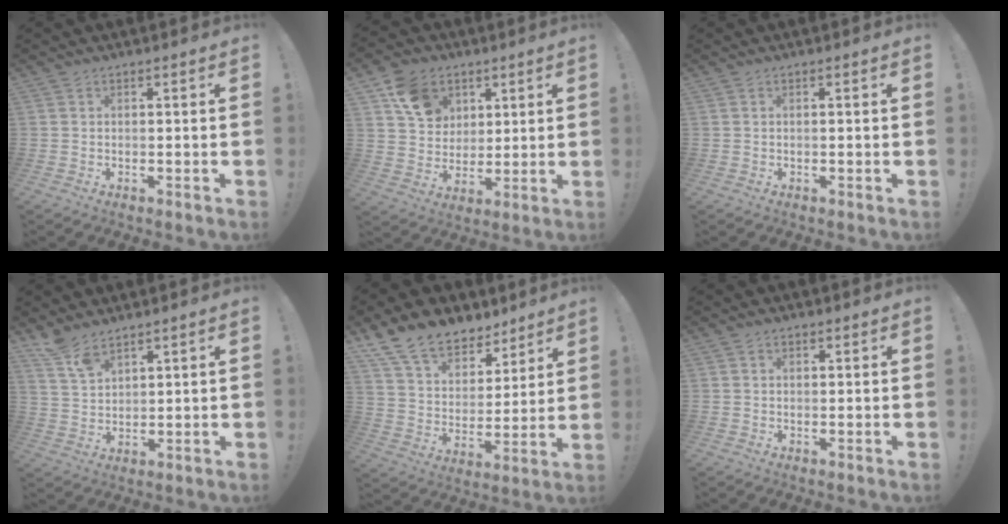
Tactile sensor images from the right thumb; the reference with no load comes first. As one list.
[{"total": 12.4, "force": [6.0, 9.9, 4.5], "torque": [-0.071, -0.023, 0.122]}, {"total": 0.0}, {"total": 7.2, "force": [5.9, 2.6, 3.1], "torque": [-0.058, -0.036, 0.112]}, {"total": 15.0, "force": [11.4, 8.3, 5.2], "torque": [-0.105, -0.077, 0.216]}, {"total": 0.8, "force": [0.5, 0.5, 0.2], "torque": [-0.001, 0.000, 0.009]}]